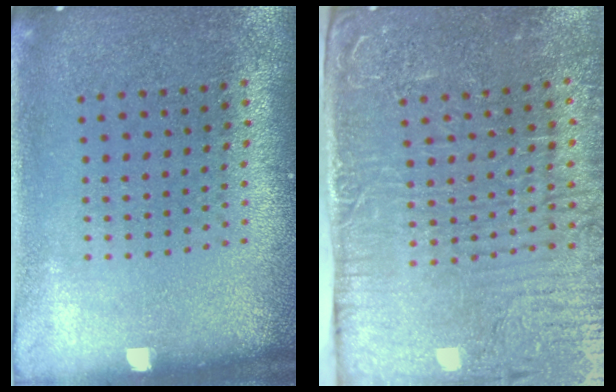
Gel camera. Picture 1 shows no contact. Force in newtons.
{"total": 5.3, "press": 4.5, "slide": 2.9}